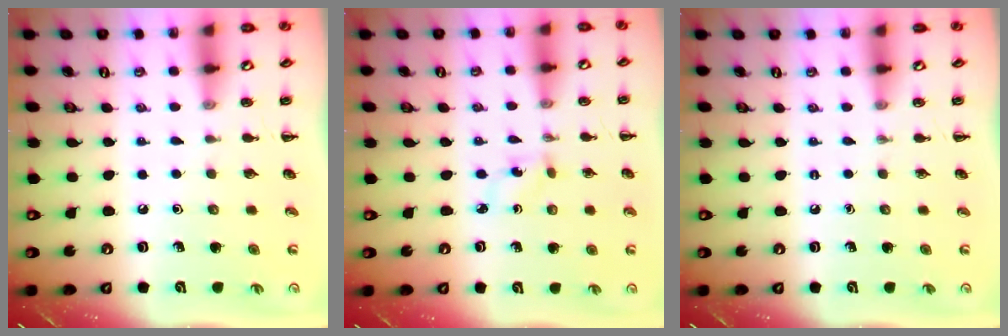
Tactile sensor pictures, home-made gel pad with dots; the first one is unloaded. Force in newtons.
{"total": 2.5, "press": 2.4, "slide": 0.8}
{"total": 0.0}